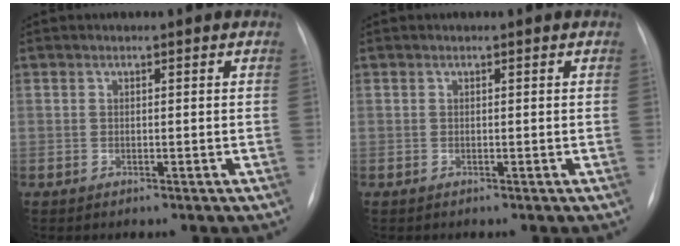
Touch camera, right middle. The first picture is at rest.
{"total": 0.0}